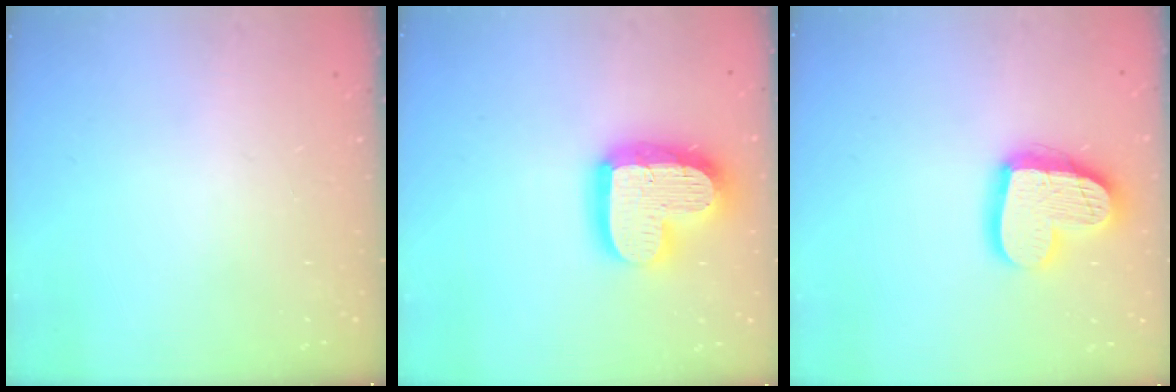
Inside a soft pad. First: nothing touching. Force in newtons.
{"total": 19.6, "press": 19.6, "slide": 1.5}
{"total": 16.9, "press": 16.9, "slide": 1.6}